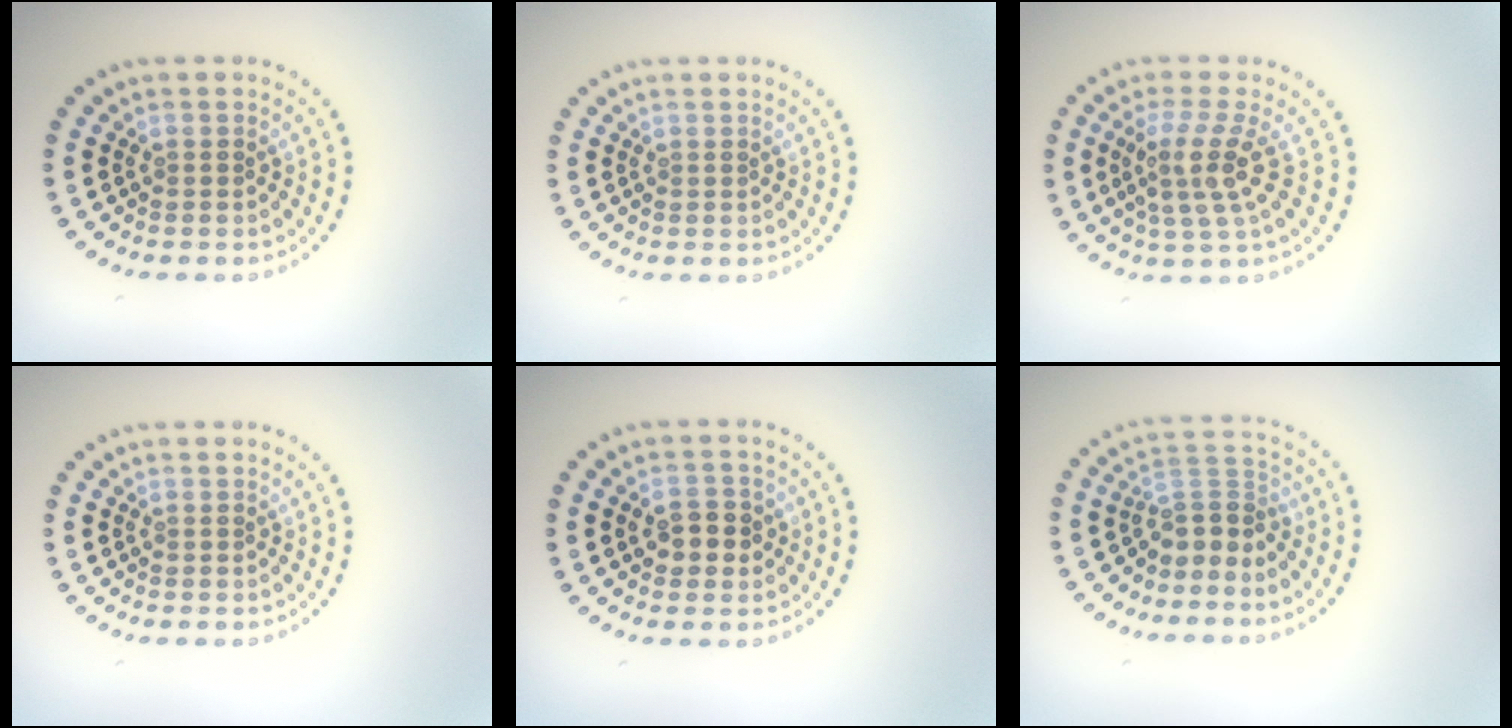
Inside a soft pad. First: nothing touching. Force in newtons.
{"total": 0.0}
{"total": 3.8, "press": 2.8, "slide": 2.6}
{"total": 0.0}
{"total": 2.6, "press": 2.5, "slide": 0.3}
{"total": 3.0, "press": 2.1, "slide": 2.2}